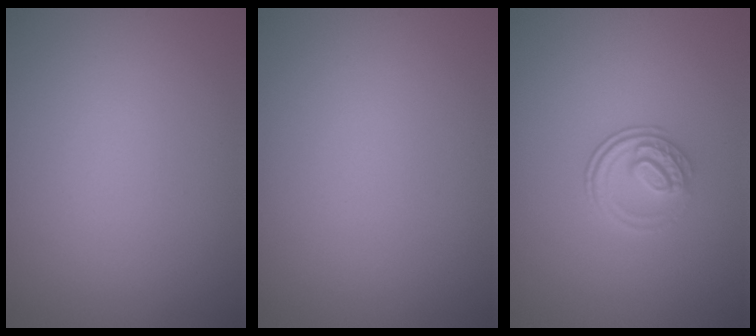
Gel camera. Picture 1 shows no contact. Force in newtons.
{"total": 0.0}
{"total": 2.3, "press": 1.7, "slide": 1.5}